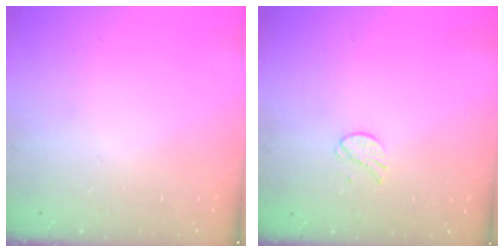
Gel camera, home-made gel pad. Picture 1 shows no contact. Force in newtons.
{"total": 5.6, "press": 5.6, "slide": 0.3}